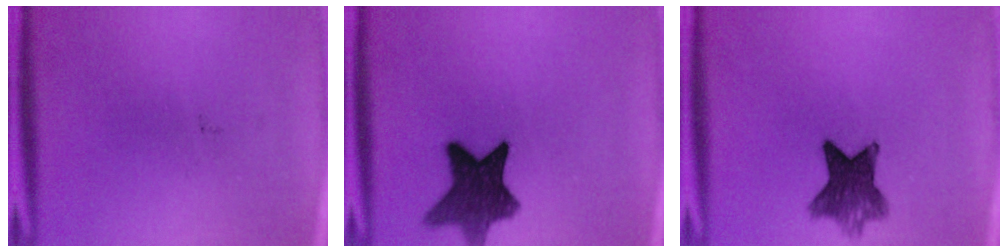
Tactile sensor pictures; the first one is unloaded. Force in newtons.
{"total": 10.5}
{"total": 7.7}